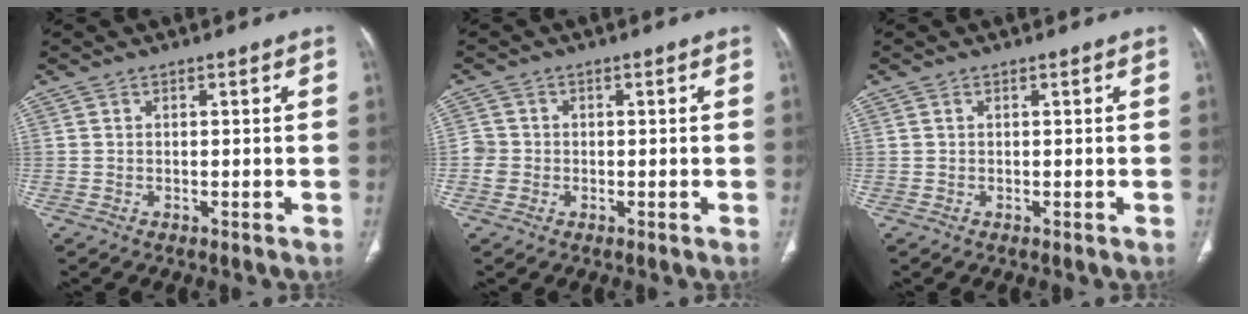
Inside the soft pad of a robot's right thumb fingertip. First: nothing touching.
{"total": 2.8, "force": [-0.5, 2.7, 0.7], "torque": [0.002, 0.009, -0.012]}
{"total": 0.0}